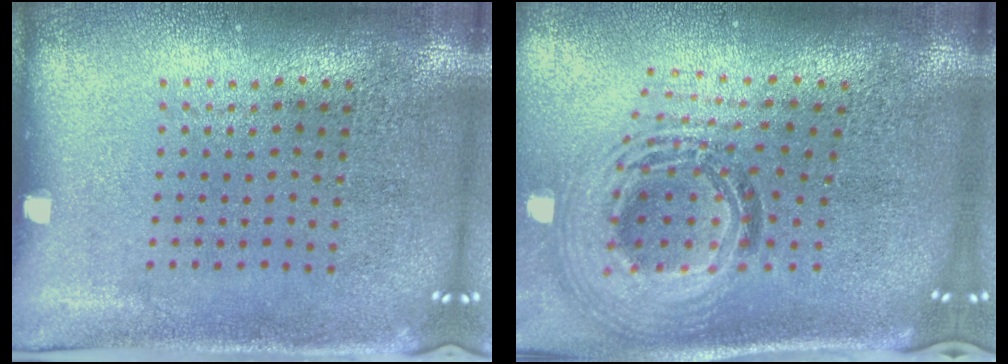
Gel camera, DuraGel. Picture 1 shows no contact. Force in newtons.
{"total": 2.0, "press": 1.6, "slide": 1.2}